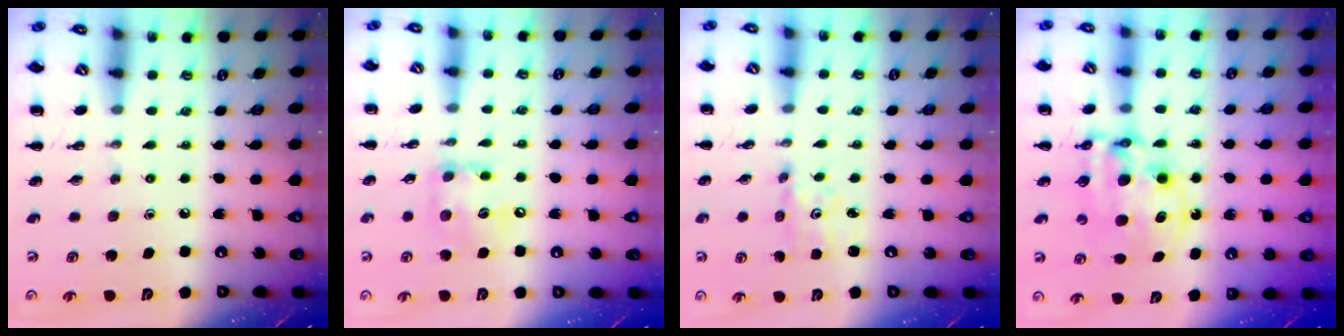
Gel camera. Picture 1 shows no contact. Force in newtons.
{"total": 10.8, "press": 10.8, "slide": 1.0}
{"total": 1.8, "press": 1.8, "slide": 0.5}
{"total": 12.1, "press": 11.8, "slide": 2.8}